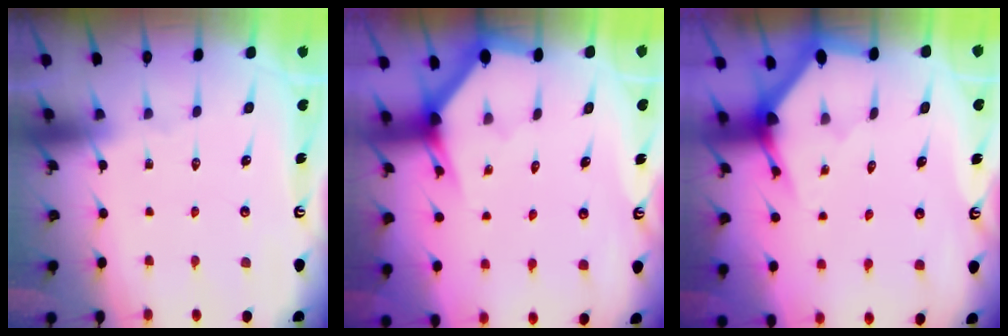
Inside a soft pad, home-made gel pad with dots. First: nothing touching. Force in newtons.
{"total": 3.1, "press": 3.1, "slide": 0.1}
{"total": 3.4, "press": 3.4, "slide": 0.2}